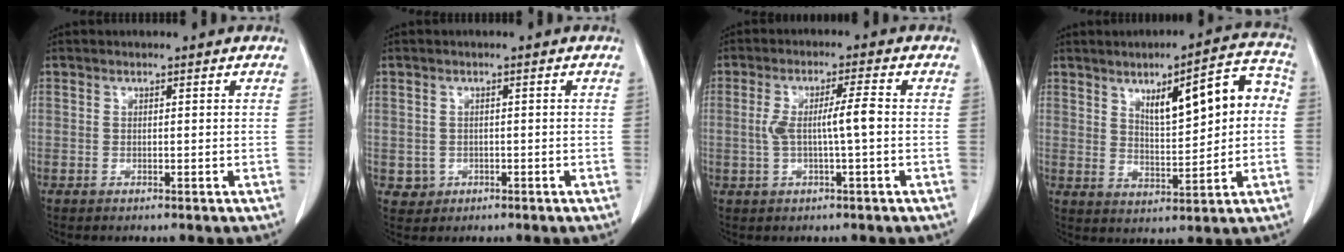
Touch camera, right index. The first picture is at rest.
{"total": 2.2, "force": [-0.5, 2.2, 0.2], "torque": [0.002, 0.007, -0.001]}
{"total": 5.2, "force": [-0.2, 0.1, 5.2], "torque": [-0.098, 0.010, 0.002]}
{"total": 11.6, "force": [2.5, 3.1, 10.8], "torque": [-0.150, 0.030, 0.042]}